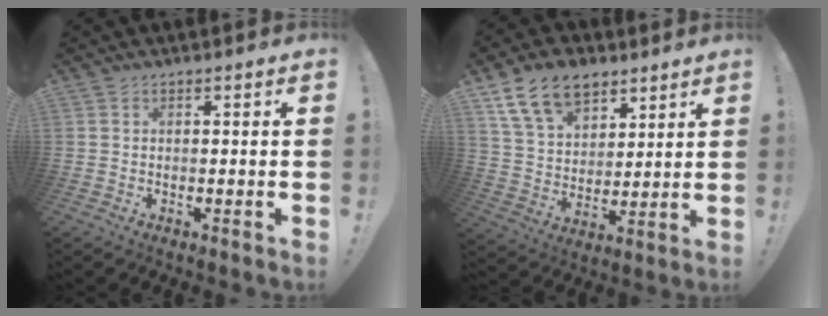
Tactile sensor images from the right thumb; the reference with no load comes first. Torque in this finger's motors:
{"motor_torque": [0.27, 0.54, 0.02, 0.28, 0.23]}